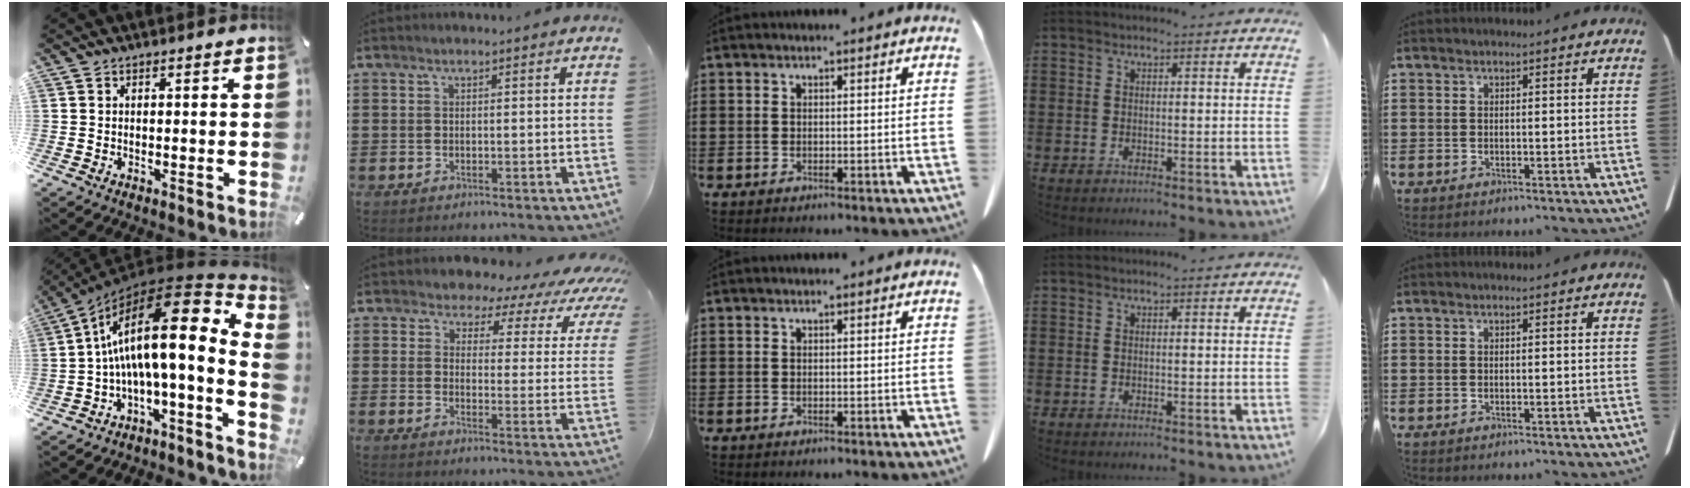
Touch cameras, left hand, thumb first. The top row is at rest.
{"thumb": {"total": 19.9, "force": [5.8, 5.3, 18.3], "torque": [-0.304, -0.069, 0.089]}, "index": {"total": 5.1, "force": [4.3, 2.1, 1.8], "torque": [-0.054, -0.028, 0.070]}}